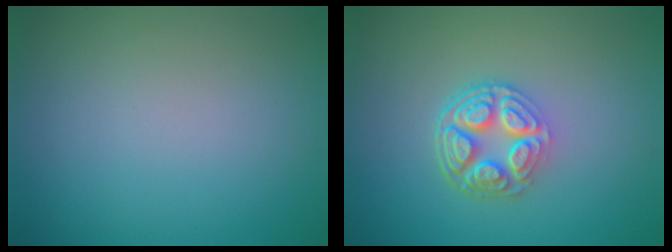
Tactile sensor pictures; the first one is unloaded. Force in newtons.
{"total": 5.0, "press": 3.7, "slide": 3.3}